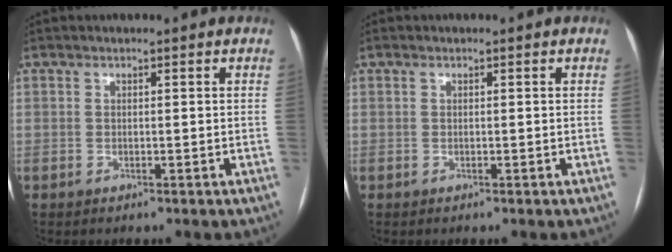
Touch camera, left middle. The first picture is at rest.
{"total": 0.0}